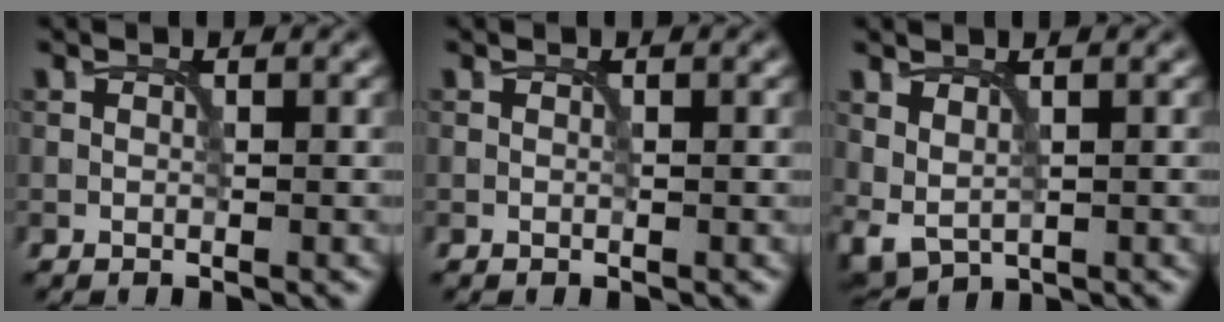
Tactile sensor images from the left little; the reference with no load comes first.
{"total": 0.0}
{"total": 2.1, "force": [1.0, 1.1, 1.5], "torque": [-0.038, -0.007, 0.026]}